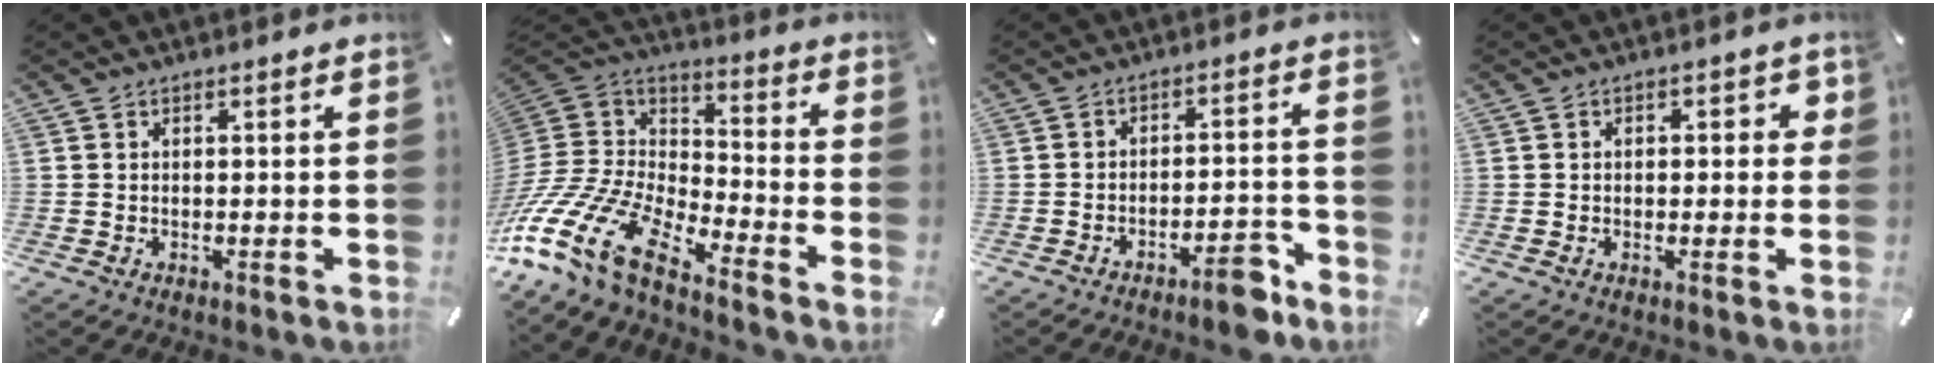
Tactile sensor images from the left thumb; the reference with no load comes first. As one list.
[{"total": 19.7, "force": [-12.9, 8.7, 12.1], "torque": [-0.295, 0.021, -0.240]}, {"total": 7.6, "force": [-5.6, 2.4, 4.6], "torque": [-0.062, 0.032, -0.094]}, {"total": 2.5, "force": [-0.2, 1.9, 1.6], "torque": [-0.005, 0.000, -0.011]}]